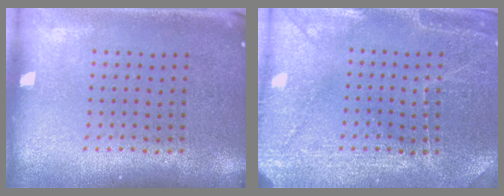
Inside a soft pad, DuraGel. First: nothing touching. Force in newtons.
{"total": 2.9, "press": 2.9, "slide": 0.2}